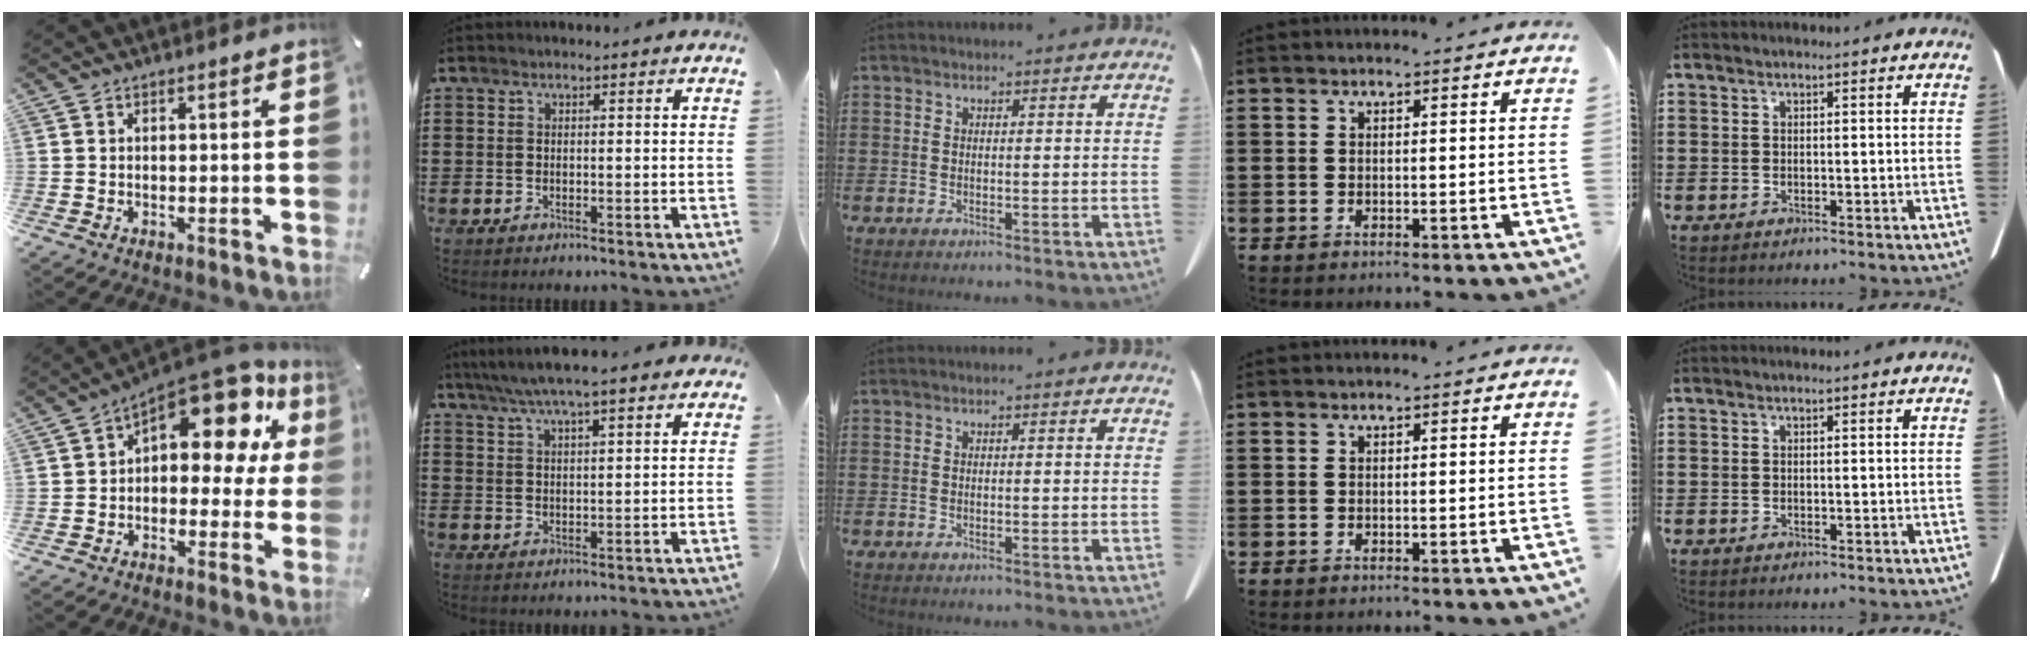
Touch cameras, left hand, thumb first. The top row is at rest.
{"thumb": {"total": 16.1, "force": [9.3, 7.5, 10.8], "torque": [-0.158, -0.073, 0.158]}, "index": {"total": 5.6, "force": [4.5, 0.3, 3.2], "torque": [-0.074, -0.011, 0.079]}}